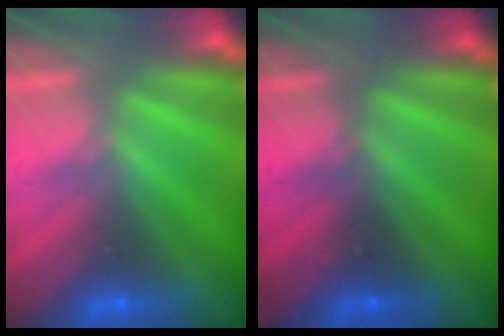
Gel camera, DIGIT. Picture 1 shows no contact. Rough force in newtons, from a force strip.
{"total": 2.3}